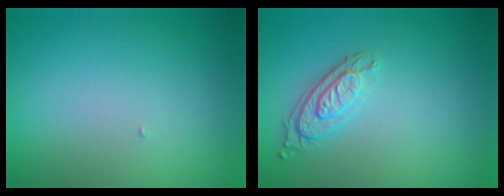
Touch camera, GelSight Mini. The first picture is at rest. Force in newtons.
{"total": 3.0, "press": 2.3, "slide": 1.9}